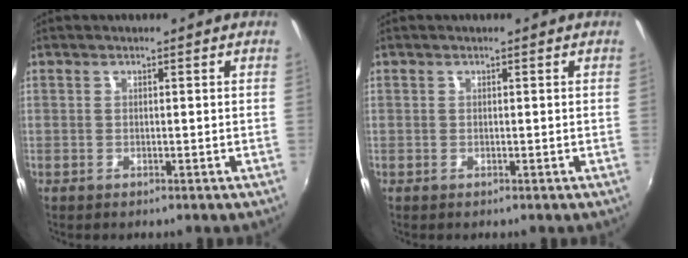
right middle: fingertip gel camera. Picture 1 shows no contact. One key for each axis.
{"total": 0.0}